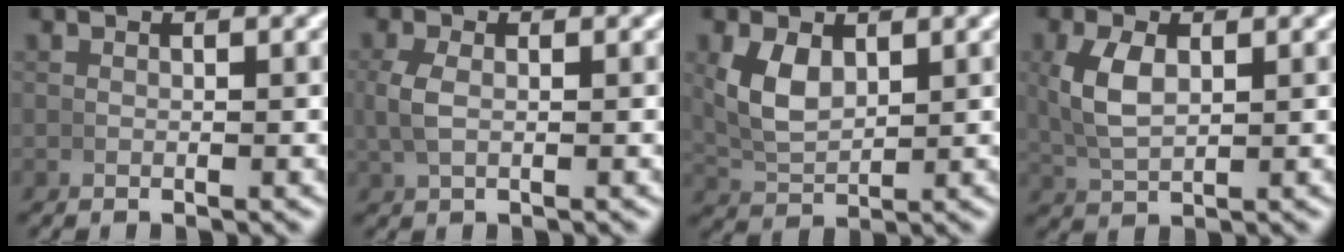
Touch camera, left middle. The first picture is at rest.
{"total": 1.9, "force": [0.3, 0.8, 1.7], "torque": [-0.047, 0.002, 0.010]}
{"total": 3.9, "force": [1.2, 2.4, 2.8], "torque": [-0.068, -0.006, 0.034]}
{"total": 3.5, "force": [0.9, 1.8, 2.9], "torque": [-0.069, -0.001, 0.026]}